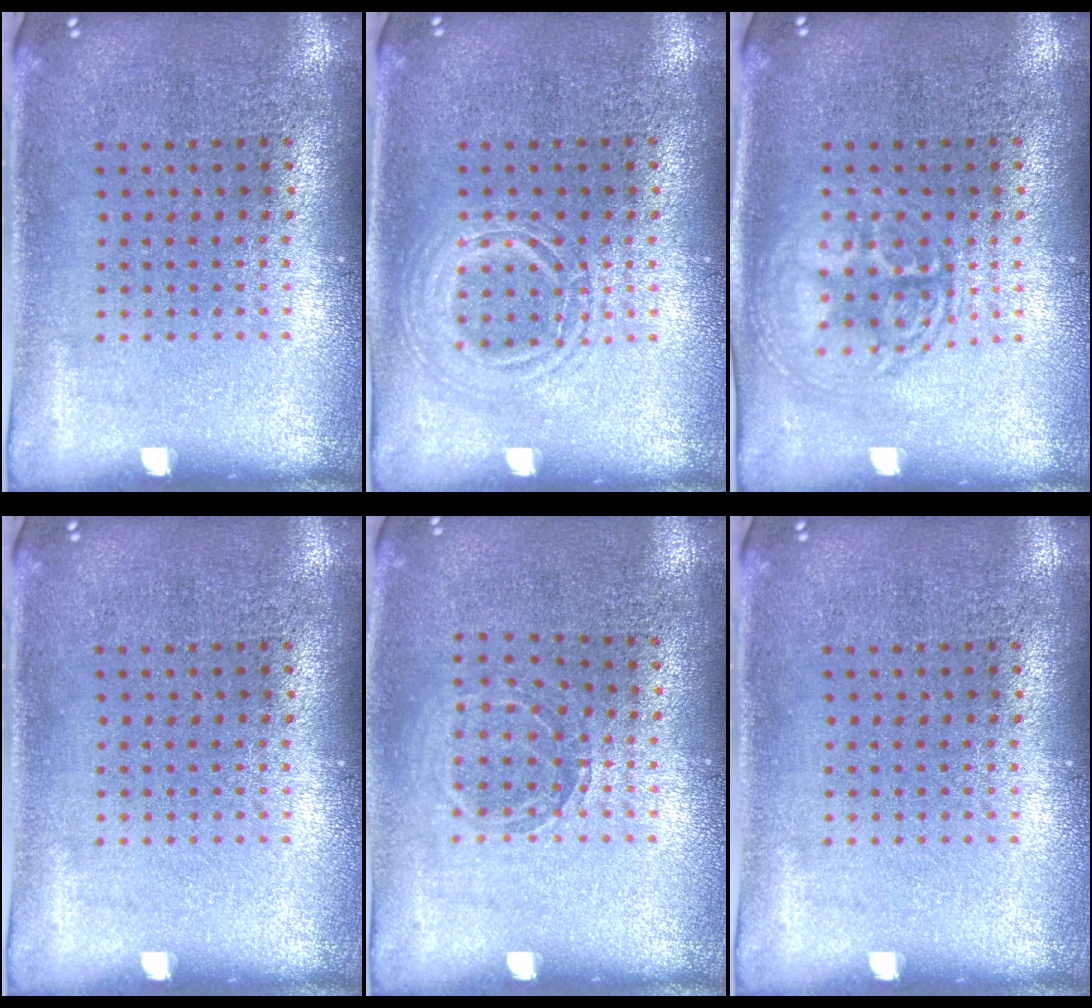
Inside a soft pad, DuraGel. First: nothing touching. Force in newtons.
{"total": 2.2, "press": 2.2, "slide": 0.3}
{"total": 1.7, "press": 1.7, "slide": 0.3}
{"total": 0.0}
{"total": 1.0, "press": 1.0, "slide": 0.1}
{"total": 0.0}